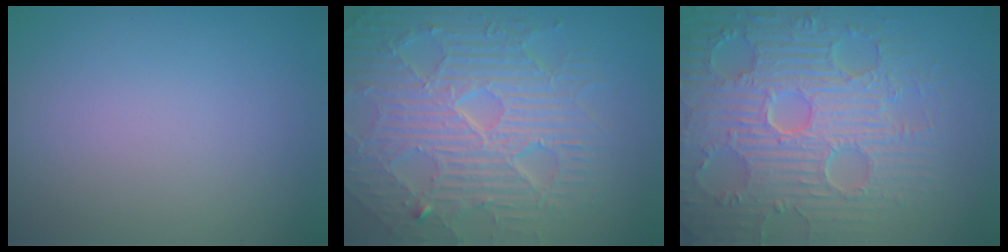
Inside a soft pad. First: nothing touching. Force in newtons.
{"total": 10.2, "press": 6.6, "slide": 7.8}
{"total": 9.2, "press": 6.8, "slide": 6.2}